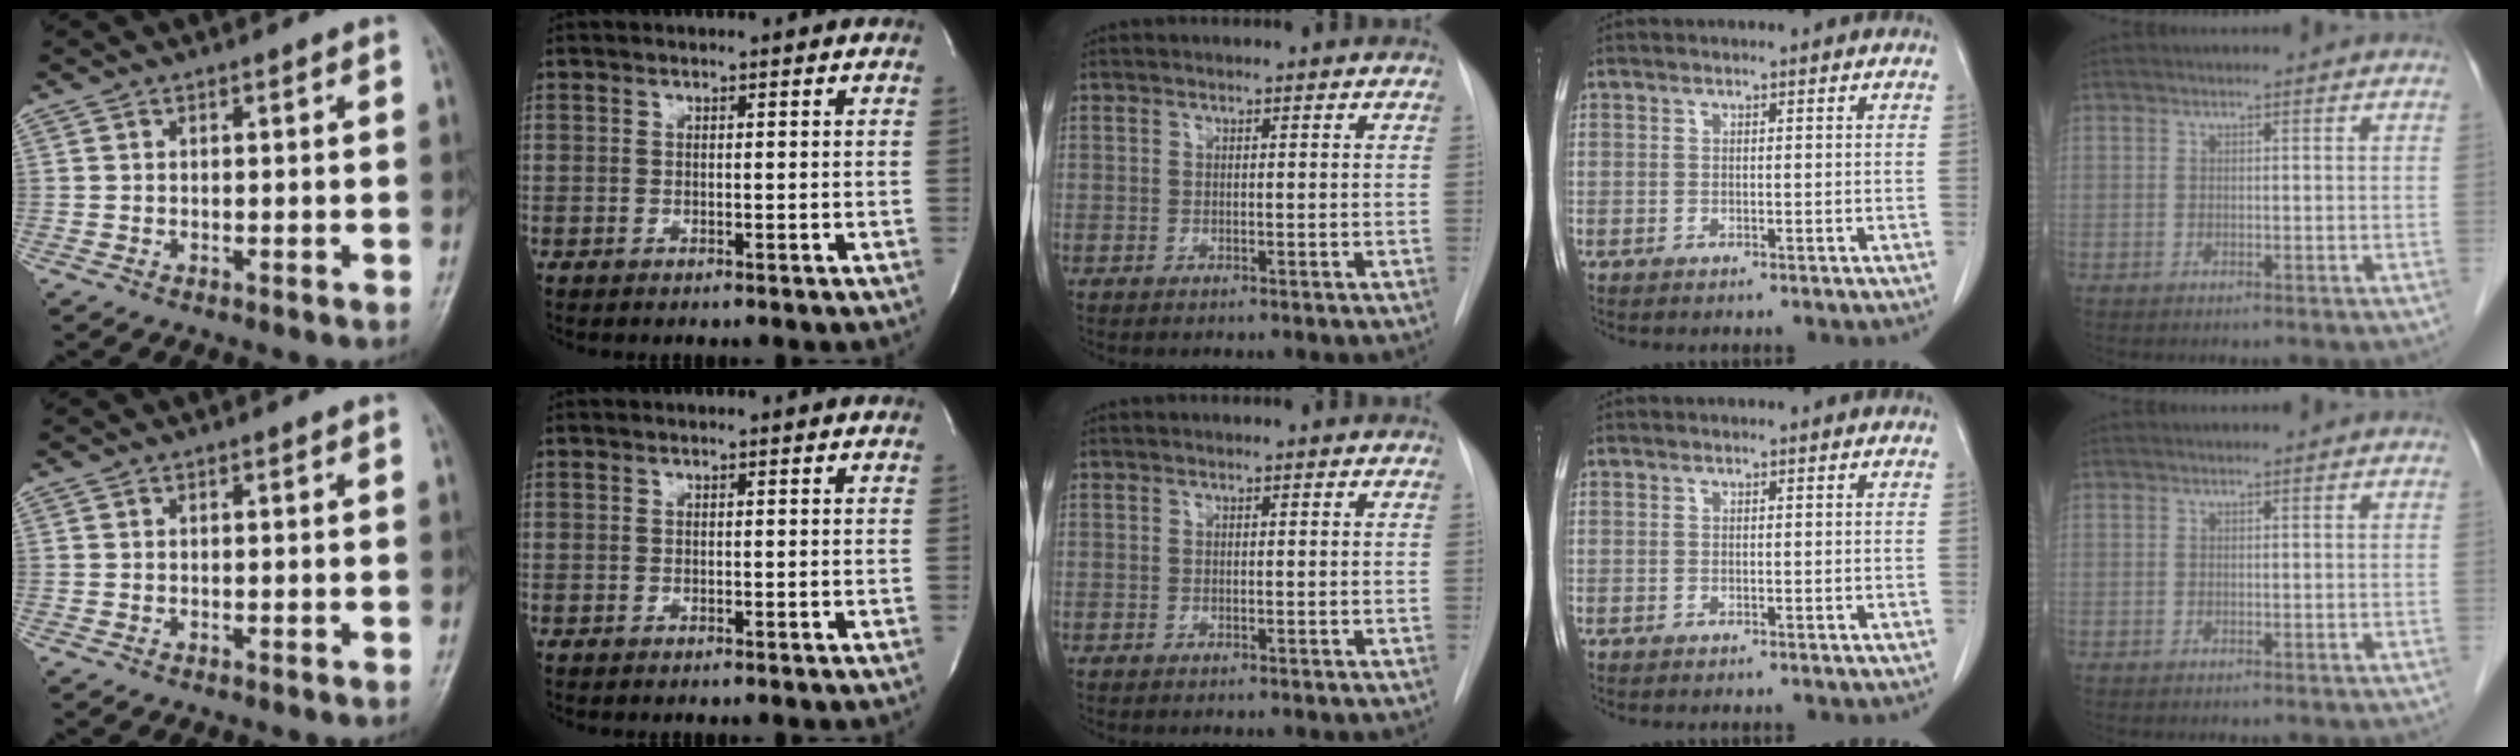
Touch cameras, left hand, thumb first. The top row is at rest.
{}